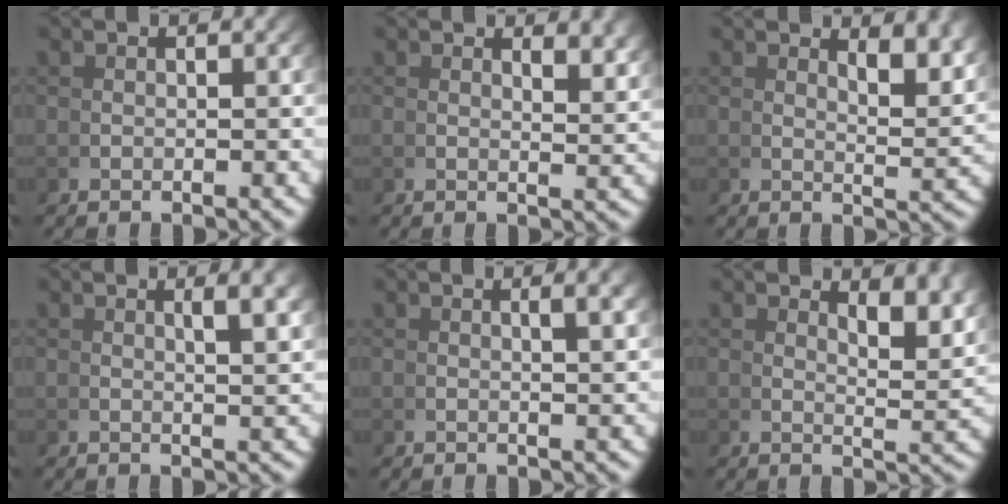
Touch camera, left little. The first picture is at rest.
{"total": 2.2, "force": [1.8, 0.1, 1.1], "torque": [-0.016, -0.012, 0.034]}
{"total": 3.5, "force": [2.5, 0.2, 2.4], "torque": [-0.026, -0.014, 0.046]}
{"total": 2.1, "force": [1.3, -0.4, 1.6], "torque": [-0.024, 0.001, 0.024]}
{"total": 1.5, "force": [0.8, -0.3, 1.2], "torque": [-0.018, 0.002, 0.017]}
{"total": 3.8, "force": [2.7, 0.3, 2.7], "torque": [-0.029, -0.013, 0.050]}